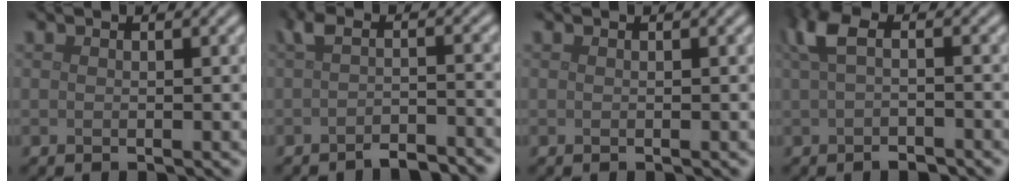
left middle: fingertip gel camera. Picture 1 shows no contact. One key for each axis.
{"total": 3.0, "fx": -2.0, "fy": 0.8, "fz": 2.0, "tx": -0.037, "ty": -0.007, "tz": -0.038}
{"total": 0.0}
{"total": 3.7, "fx": -0.1, "fy": 1.6, "fz": 3.3, "tx": -0.068, "ty": 0.002, "tz": -0.003}